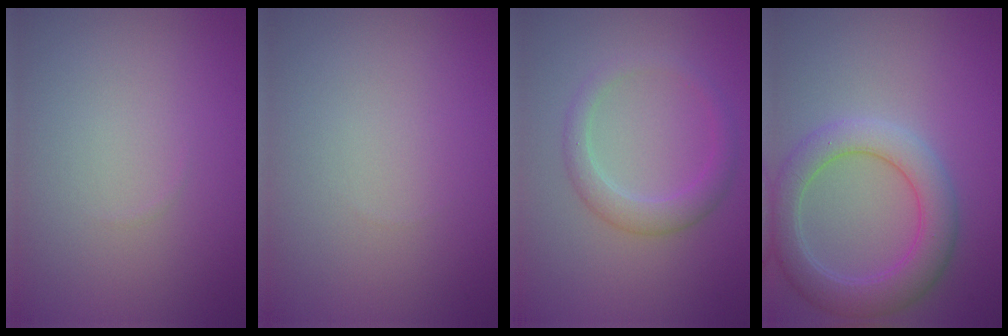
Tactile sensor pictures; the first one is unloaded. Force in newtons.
{"total": 0.0}
{"total": 2.5, "press": 2.5, "slide": 0.2}
{"total": 5.0, "press": 5.0, "slide": 0.5}